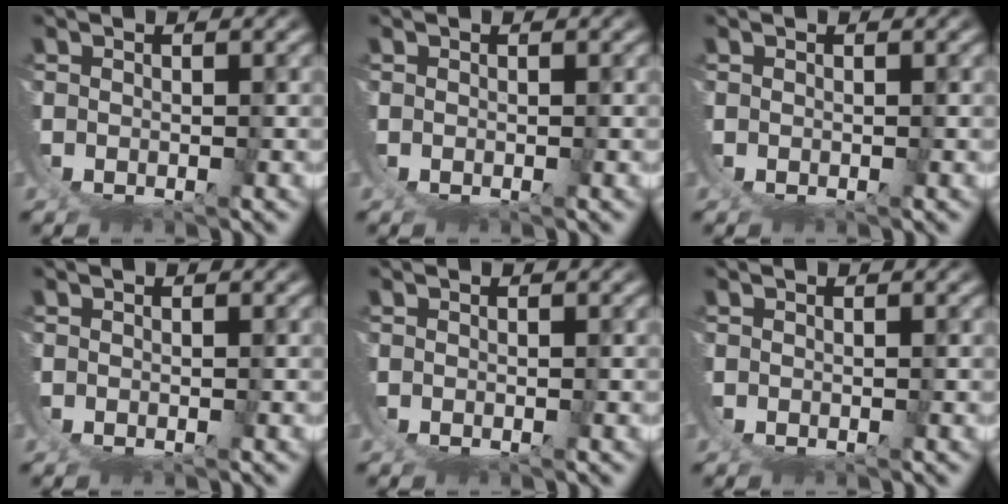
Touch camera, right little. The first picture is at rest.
{"total": 0.0}
{"total": 0.0}
{"total": 0.0}
{"total": 0.0}
{"total": 0.0}